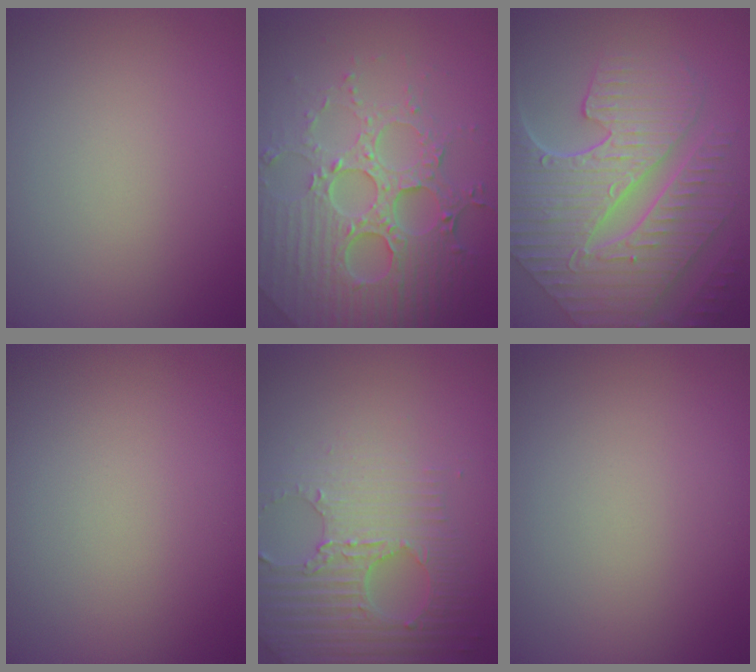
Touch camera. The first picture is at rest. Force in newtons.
{"total": 8.1, "press": 5.8, "slide": 5.6}
{"total": 10.3, "press": 7.2, "slide": 7.3}
{"total": 0.0}
{"total": 5.2, "press": 4.5, "slide": 2.5}
{"total": 0.0}